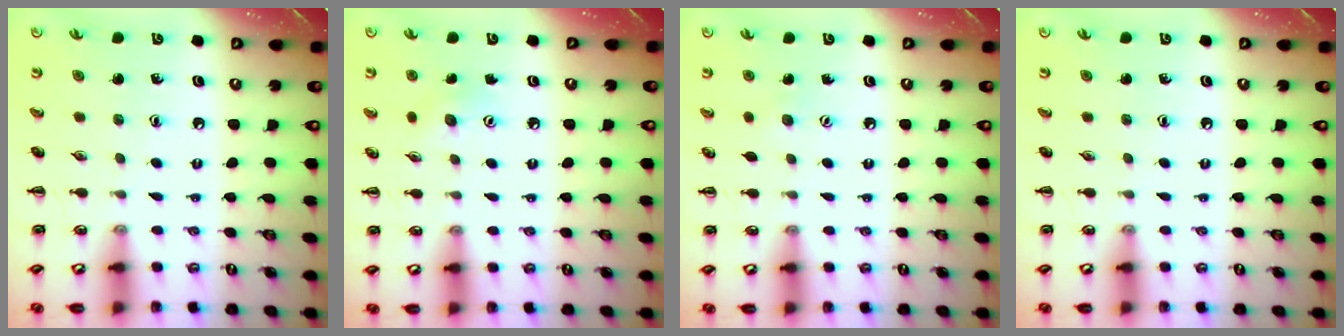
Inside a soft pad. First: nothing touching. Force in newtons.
{"total": 6.2, "press": 6.0, "slide": 1.4}
{"total": 3.7, "press": 3.6, "slide": 0.9}
{"total": 0.0}